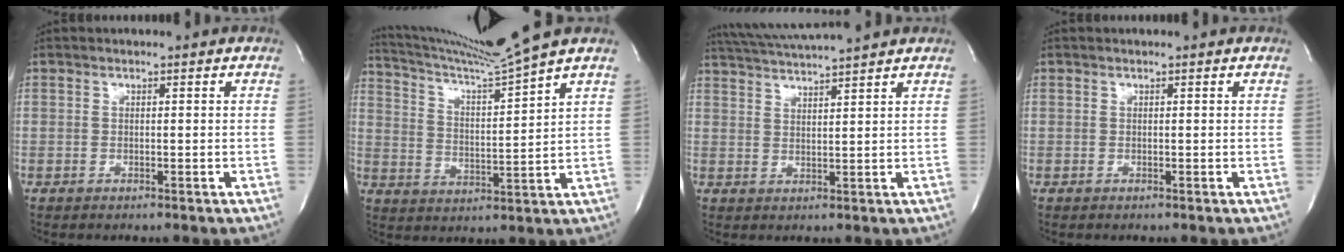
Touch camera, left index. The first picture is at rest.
{"total": 12.4, "force": [10.9, -3.4, 4.7], "torque": [-0.092, -0.029, 0.192]}
{"total": 8.9, "force": [8.2, -1.3, 3.3], "torque": [-0.066, 0.017, 0.133]}
{"total": 0.0}